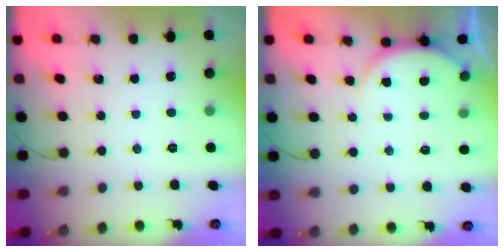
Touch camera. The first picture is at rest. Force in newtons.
{"total": 3.9, "press": 3.9, "slide": 0.5}